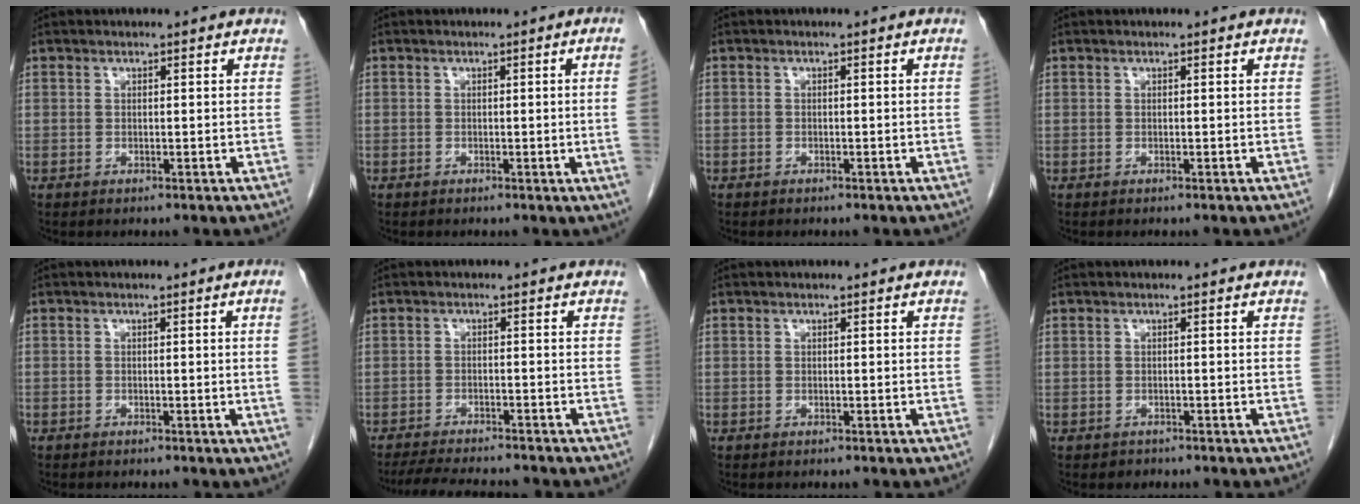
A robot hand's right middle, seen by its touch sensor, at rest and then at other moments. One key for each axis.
{"total": 2.8, "fx": -0.2, "fy": -1.1, "fz": 2.6, "tx": -0.026, "ty": -0.002, "tz": -0.001}
{"total": 0.0}
{"total": 0.0}
{"total": 1.7, "fx": -0.4, "fy": -0.5, "fz": 1.5, "tx": -0.016, "ty": 0.000, "tz": -0.006}
{"total": 9.2, "fx": -8.4, "fy": 1.1, "fz": 3.4, "tx": -0.052, "ty": -0.009, "tz": -0.125}
{"total": 0.0}
{"total": 1.0, "fx": -0.7, "fy": 0.7, "fz": -0.1, "tx": -0.005, "ty": 0.002, "tz": -0.013}